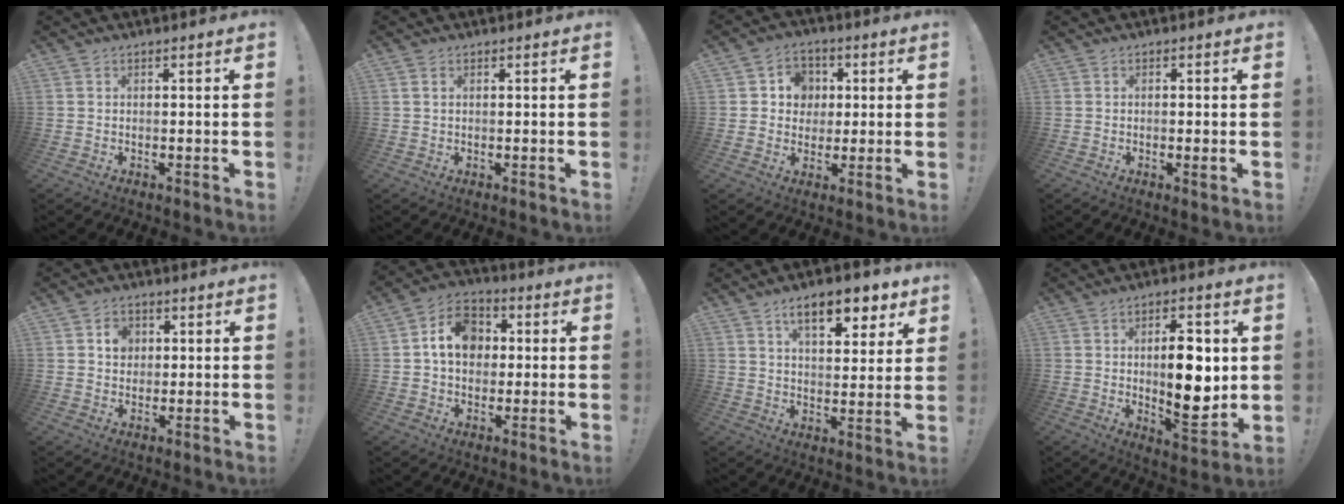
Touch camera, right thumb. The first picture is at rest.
{"total": 1.1, "force": [0.6, 0.5, 0.7], "torque": [-0.017, 0.002, 0.012]}
{"total": 8.4, "force": [1.1, 8.0, 2.3], "torque": [-0.030, -0.001, 0.027]}
{"total": 1.5, "force": [-0.3, 0.2, 1.5], "torque": [-0.019, 0.000, -0.007]}
{"total": 4.9, "force": [1.4, 4.3, 1.9], "torque": [-0.017, -0.002, 0.021]}
{"total": 11.8, "force": [2.2, 9.5, 6.7], "torque": [-0.089, 0.004, 0.047]}
{"total": 12.8, "force": [7.3, 5.1, 9.2], "torque": [-0.125, -0.035, 0.121]}
{"total": 13.9, "force": [1.2, 6.1, 12.5], "torque": [-0.186, -0.008, 0.013]}